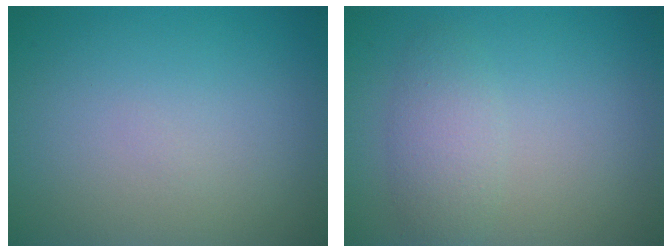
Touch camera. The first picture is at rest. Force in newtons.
{"total": 2.4, "press": 2.4, "slide": 0.1}